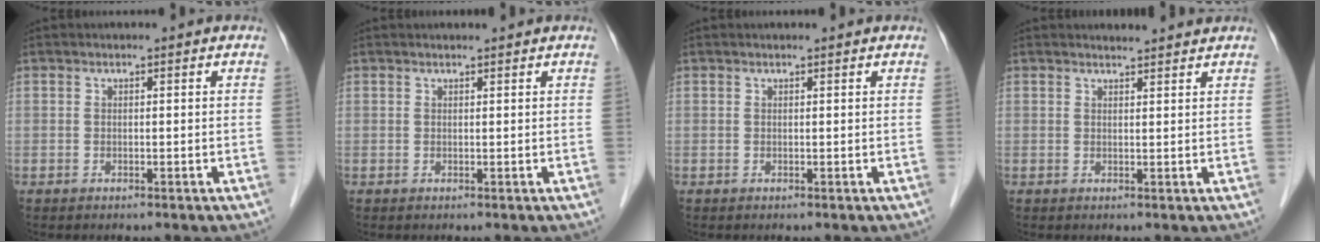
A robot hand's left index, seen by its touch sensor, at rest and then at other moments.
{"total": 1.7, "force": [1.6, 0.1, 0.5], "torque": [-0.008, 0.013, 0.025]}
{"total": 1.2, "force": [1.2, 0.1, 0.4], "torque": [-0.008, 0.011, 0.016]}
{"total": 3.5, "force": [3.4, 0.1, 0.6], "torque": [-0.014, 0.009, 0.042]}